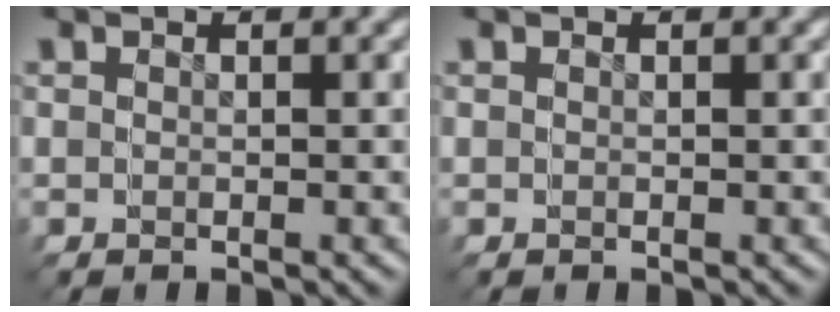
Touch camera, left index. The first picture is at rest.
{"total": 0.0}